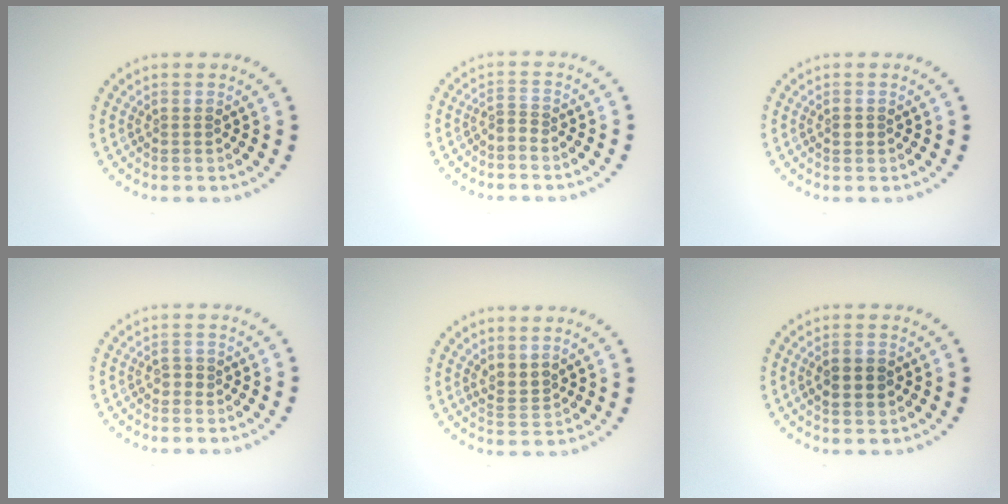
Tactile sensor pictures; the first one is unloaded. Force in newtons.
{"total": 0.9, "press": 0.3, "slide": 0.8}
{"total": 0.8, "press": 0.7, "slide": 0.3}
{"total": 1.0, "press": 0.9, "slide": 0.3}
{"total": 1.7, "press": 1.4, "slide": 1.1}
{"total": 2.3, "press": 2.3, "slide": 0.2}